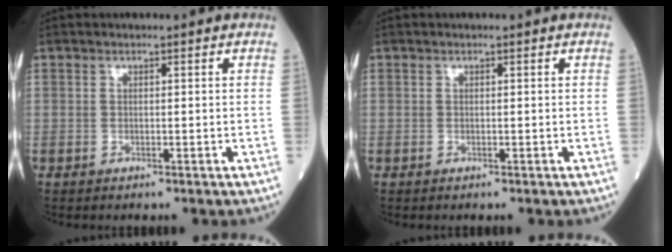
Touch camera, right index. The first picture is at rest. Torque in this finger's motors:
{"motor_torque": [0.00, 0.00, 0.00, 0.00]}